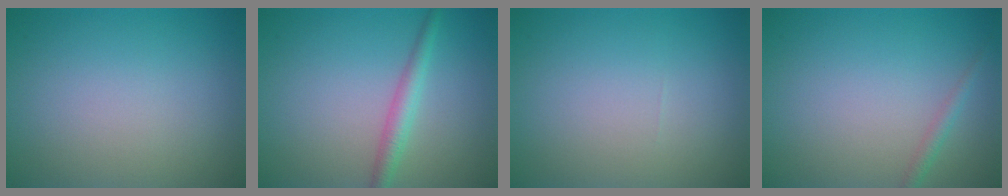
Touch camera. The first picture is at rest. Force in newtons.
{"total": 2.3, "press": 2.3, "slide": 0.0}
{"total": 0.0}
{"total": 1.1, "press": 1.1, "slide": 0.0}